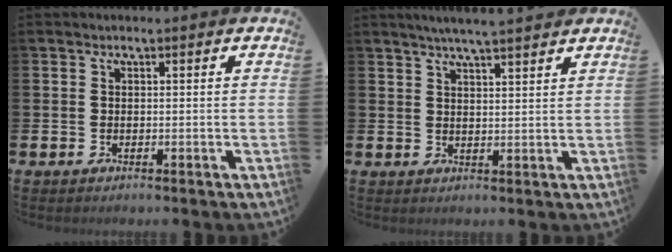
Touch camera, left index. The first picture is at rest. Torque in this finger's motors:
{"motor_torque": [0.07, -0.28, 0.52, 0.19]}